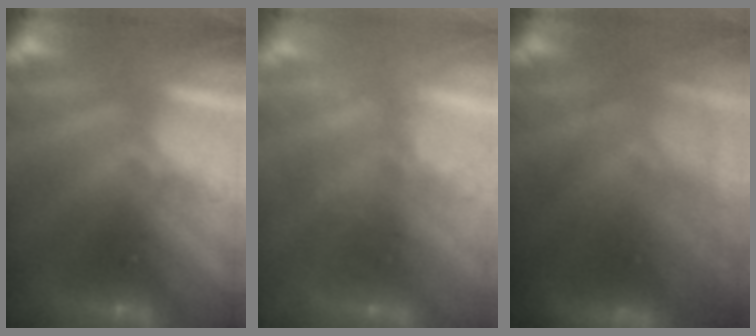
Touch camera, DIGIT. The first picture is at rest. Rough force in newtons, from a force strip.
{"total": 2.3}
{"total": 9.5}